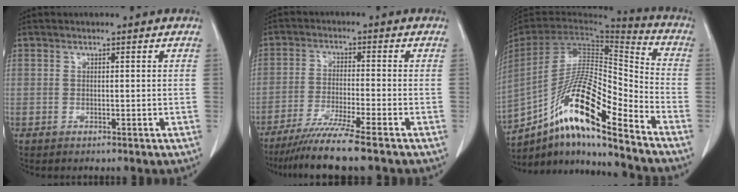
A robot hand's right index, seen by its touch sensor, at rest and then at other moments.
{"total": 9.0, "force": [-7.1, -1.5, 5.3], "torque": [-0.083, -0.031, -0.121]}
{"total": 19.2, "force": [-12.5, 1.8, 14.4], "torque": [-0.283, -0.002, -0.226]}